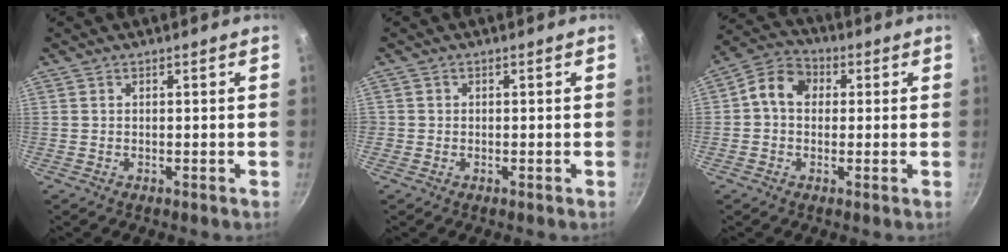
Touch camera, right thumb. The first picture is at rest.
{"total": 1.0, "force": [-0.1, 1.0, 0.1], "torque": [0.001, 0.003, -0.005]}
{"total": 7.8, "force": [0.9, 6.3, 4.5], "torque": [-0.056, 0.017, -0.006]}